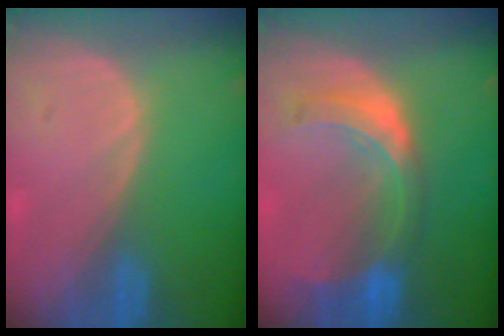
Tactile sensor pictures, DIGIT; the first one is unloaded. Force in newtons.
{"total": 8.2, "press": 7.3, "slide": 3.8}